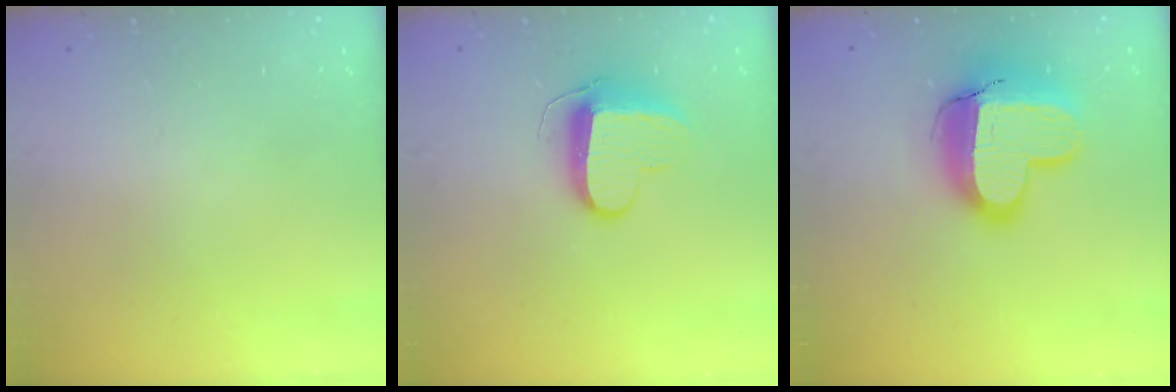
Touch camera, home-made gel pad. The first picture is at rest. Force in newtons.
{"total": 10.1, "press": 10.1, "slide": 0.5}
{"total": 16.9, "press": 16.8, "slide": 1.4}